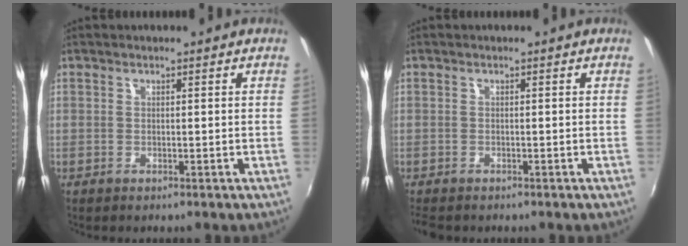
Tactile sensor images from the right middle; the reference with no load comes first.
{"total": 2.4, "force": [-2.0, 0.9, 0.9], "torque": [-0.020, -0.016, -0.033]}